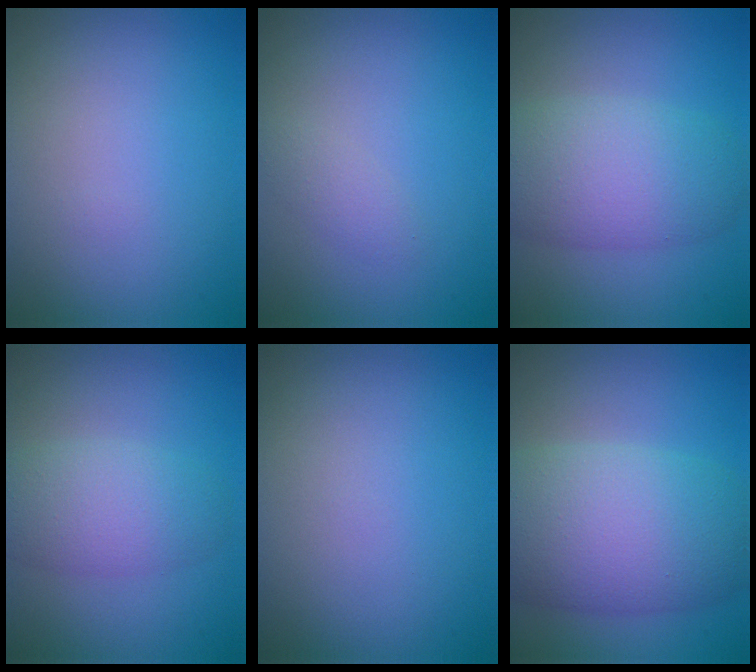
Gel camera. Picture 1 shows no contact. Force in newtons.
{"total": 1.1, "press": 1.1, "slide": 0.0}
{"total": 6.7, "press": 6.7, "slide": 0.3}
{"total": 4.0, "press": 4.0, "slide": 0.3}
{"total": 0.0}
{"total": 9.9, "press": 9.9, "slide": 0.4}